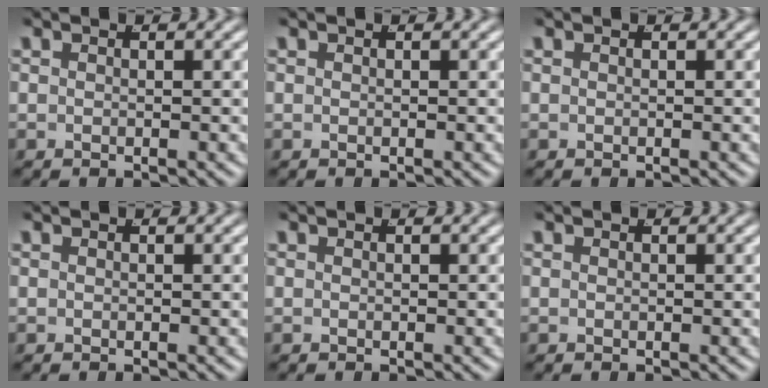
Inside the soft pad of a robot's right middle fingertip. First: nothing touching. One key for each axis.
{"total": 0.0}
{"total": 0.0}
{"total": 0.0}
{"total": 0.0}
{"total": 0.0}